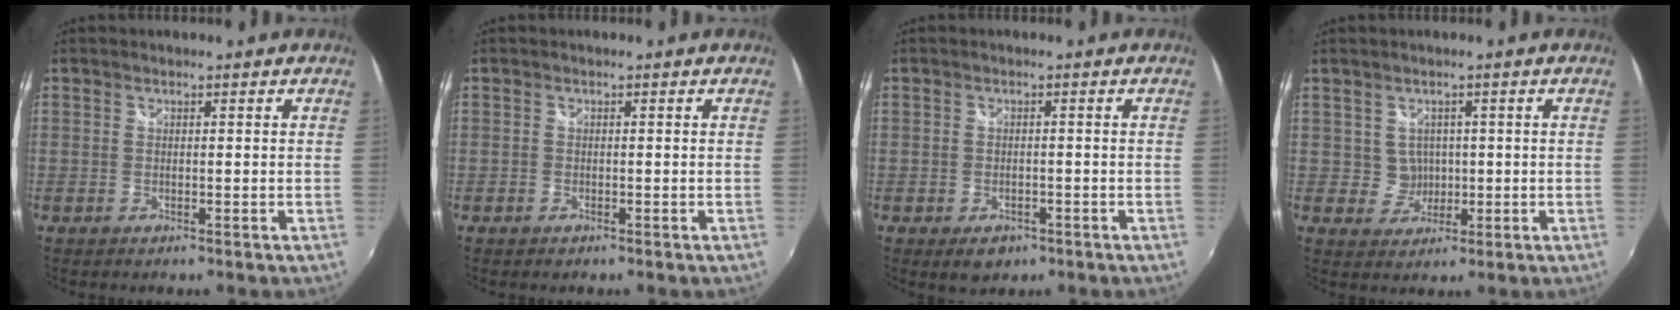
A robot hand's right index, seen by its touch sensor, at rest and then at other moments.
{"total": 0.7, "force": [-0.4, 0.5, 0.2], "torque": [-0.004, -0.001, -0.006]}
{"total": 3.6, "force": [-2.0, 2.3, 1.8], "torque": [-0.038, -0.010, -0.024]}
{"total": 3.1, "force": [0.4, 3.0, 0.2], "torque": [-0.004, 0.009, 0.012]}